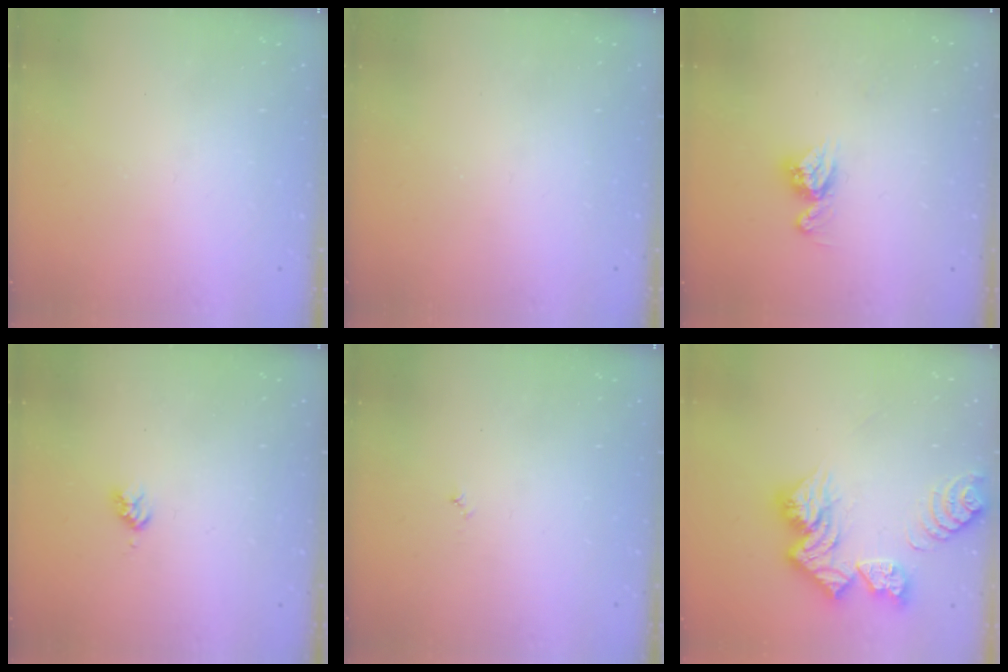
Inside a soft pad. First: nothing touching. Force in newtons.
{"total": 0.0}
{"total": 8.4, "press": 8.4, "slide": 0.7}
{"total": 3.2, "press": 3.2, "slide": 0.4}
{"total": 3.0, "press": 2.9, "slide": 0.3}
{"total": 15.7, "press": 15.6, "slide": 1.7}